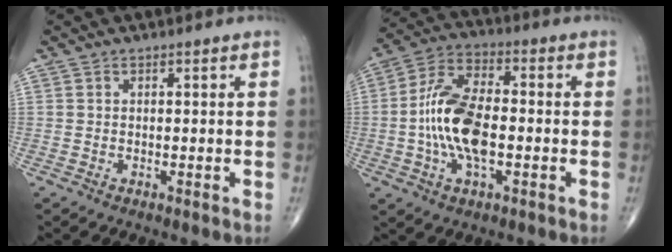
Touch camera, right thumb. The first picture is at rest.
{"total": 14.0, "force": [-1.8, 6.6, 12.1], "torque": [-0.244, 0.023, -0.040]}